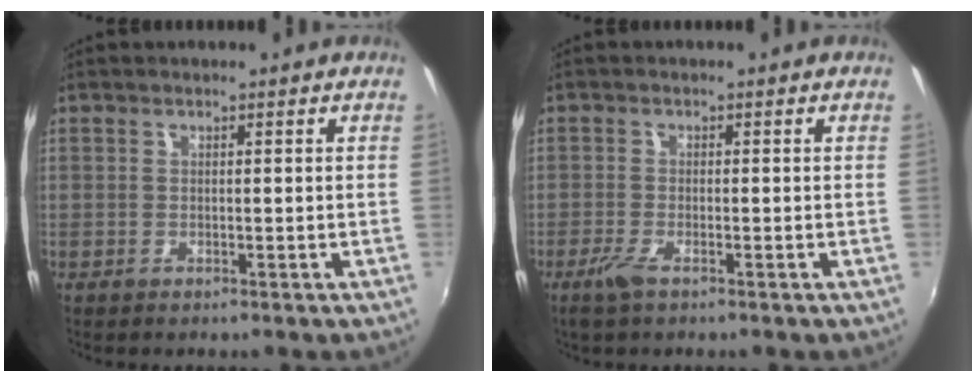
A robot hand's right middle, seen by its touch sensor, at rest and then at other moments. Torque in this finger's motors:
{"motor_torque": [0.63, -0.44, 0.01, 0.05]}